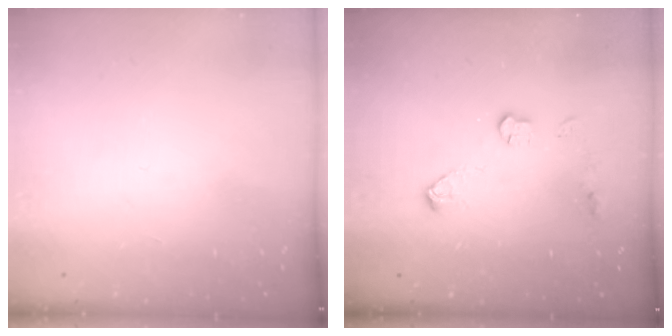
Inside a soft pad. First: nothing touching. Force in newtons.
{"total": 7.4, "press": 7.4, "slide": 0.3}